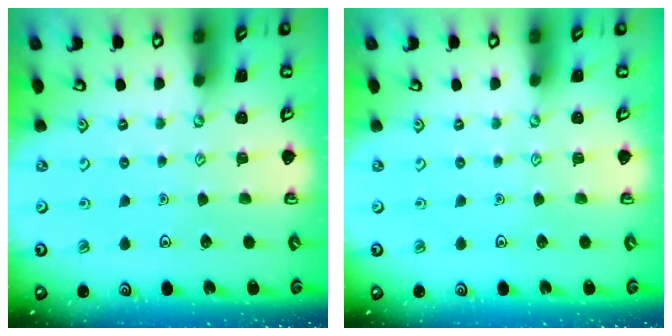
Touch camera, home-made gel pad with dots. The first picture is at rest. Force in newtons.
{"total": 0.0}